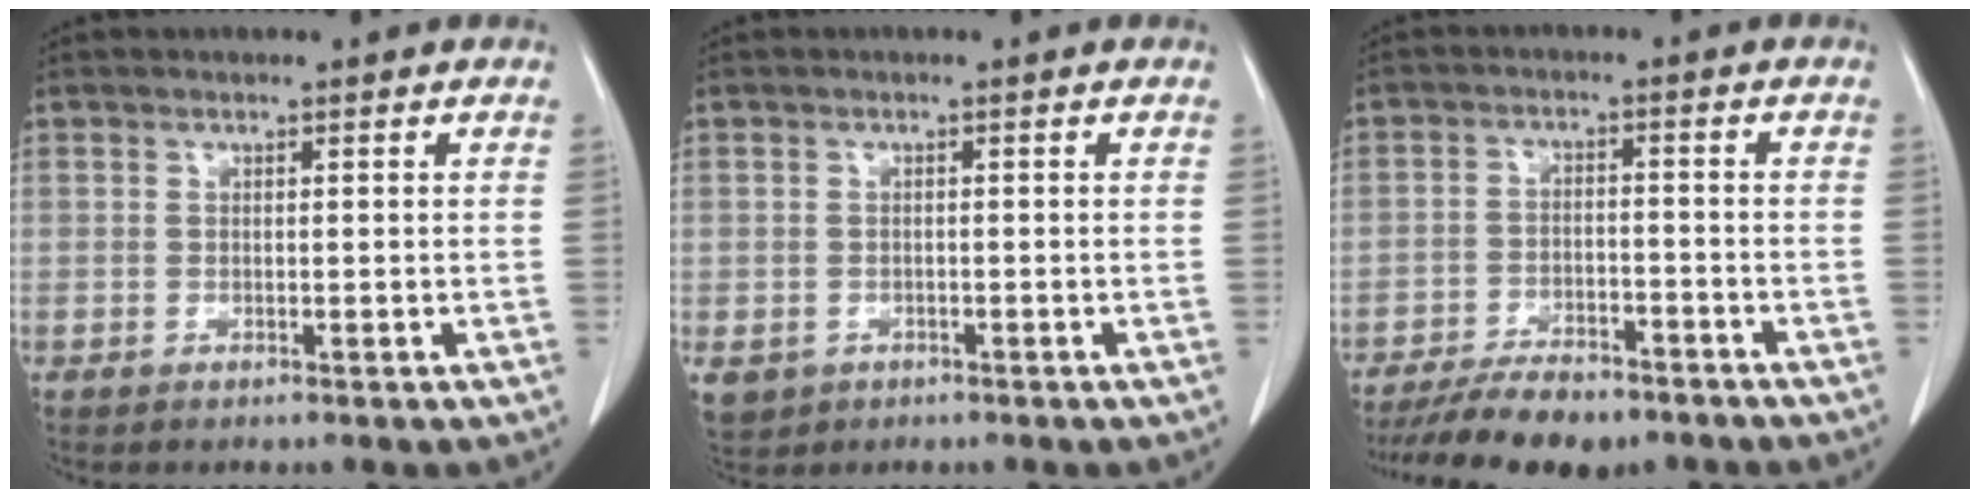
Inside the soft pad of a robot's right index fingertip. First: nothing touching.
{"total": 4.7, "force": [-2.0, 4.1, 1.1], "torque": [-0.023, 0.000, -0.025]}
{"total": 10.7, "force": [-8.8, 3.5, 4.9], "torque": [-0.074, -0.009, -0.138]}